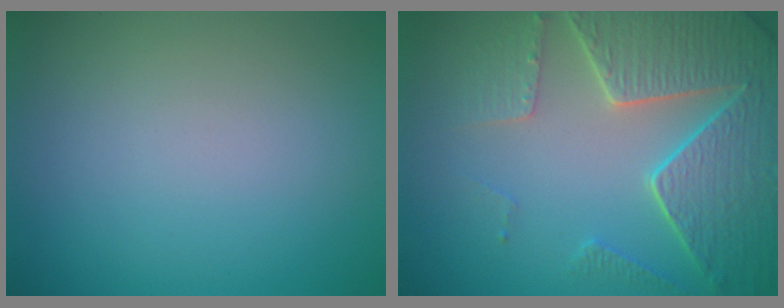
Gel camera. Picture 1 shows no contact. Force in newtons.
{"total": 7.3, "press": 5.7, "slide": 4.6}